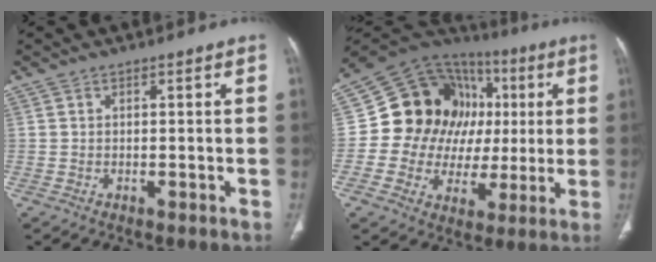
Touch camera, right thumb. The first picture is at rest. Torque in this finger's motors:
{"motor_torque": [0.88, 2.60, 0.86, -0.77, 0.03]}